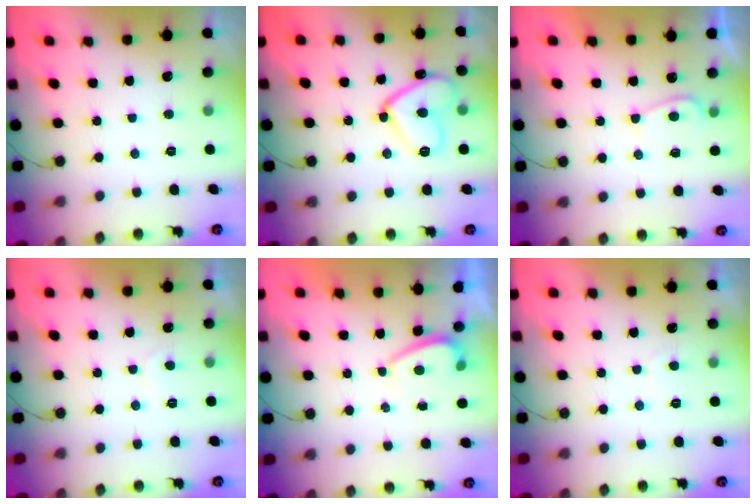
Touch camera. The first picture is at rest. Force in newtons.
{"total": 12.2, "press": 12.2, "slide": 1.3}
{"total": 4.3, "press": 4.2, "slide": 0.5}
{"total": 2.8, "press": 2.7, "slide": 0.6}
{"total": 0.6, "press": 0.3, "slide": 0.5}
{"total": 2.0, "press": 2.0, "slide": 0.6}